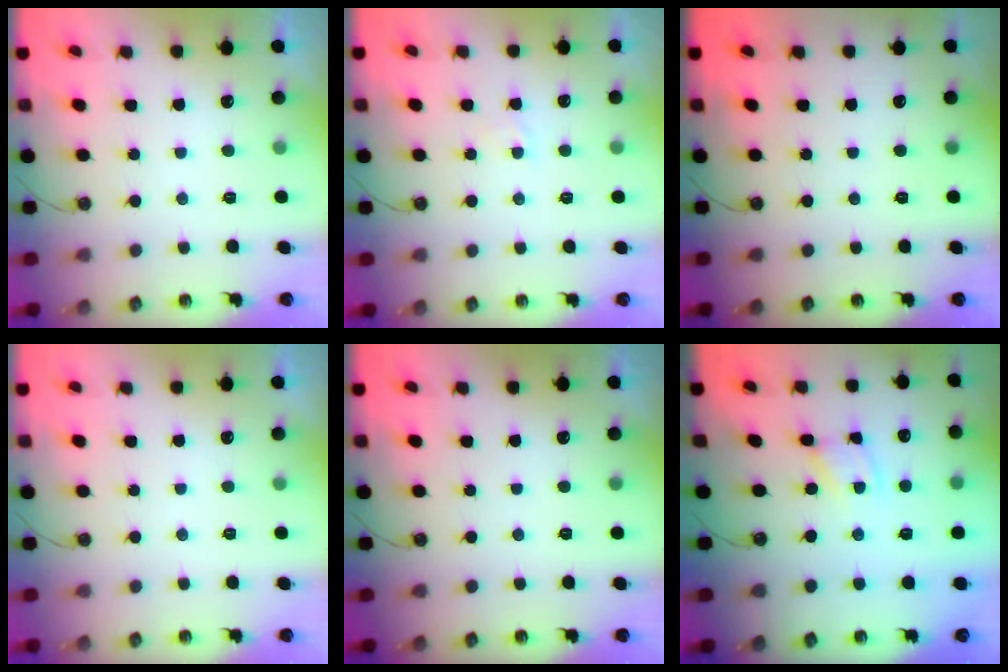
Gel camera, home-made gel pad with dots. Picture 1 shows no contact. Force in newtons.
{"total": 2.9, "press": 2.9, "slide": 0.4}
{"total": 0.0}
{"total": 0.0}
{"total": 0.0}
{"total": 2.4, "press": 2.4, "slide": 0.1}